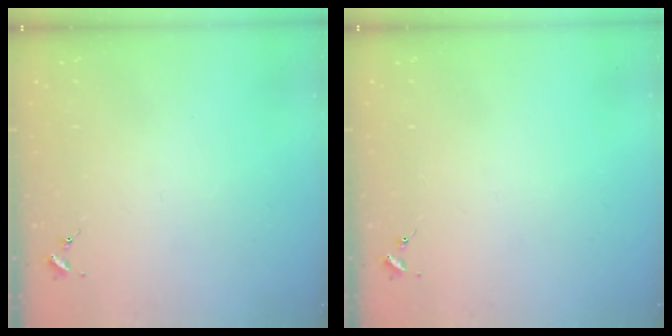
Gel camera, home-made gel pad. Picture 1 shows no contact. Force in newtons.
{"total": 0.0}